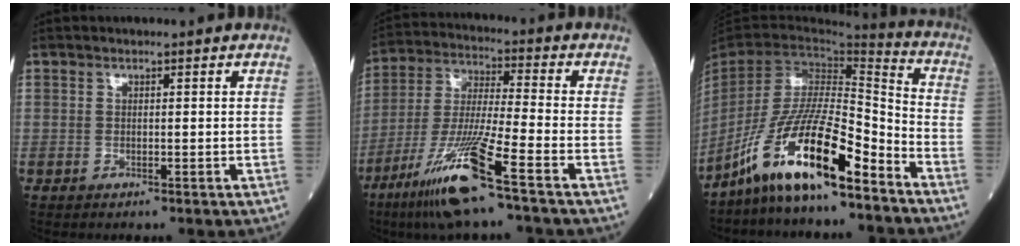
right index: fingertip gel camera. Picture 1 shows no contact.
{"total": 13.4, "force": [-8.0, -0.9, 10.7], "torque": [-0.223, -0.036, -0.158]}
{"total": 16.0, "force": [-11.1, 2.0, 11.4], "torque": [-0.220, -0.005, -0.204]}